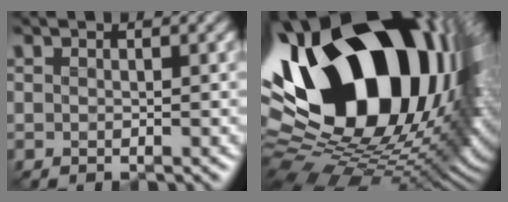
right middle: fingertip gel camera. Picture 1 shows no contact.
{"total": 22.0, "force": [5.2, 13.3, 16.7], "torque": [-0.315, 0.018, 0.072]}